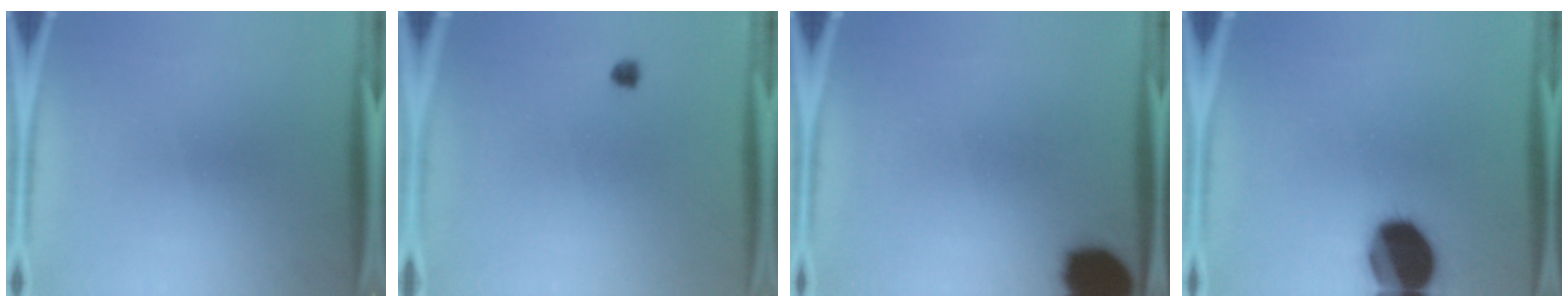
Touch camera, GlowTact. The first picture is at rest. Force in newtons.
{"total": 1.2}
{"total": 14.0}
{"total": 18.3}